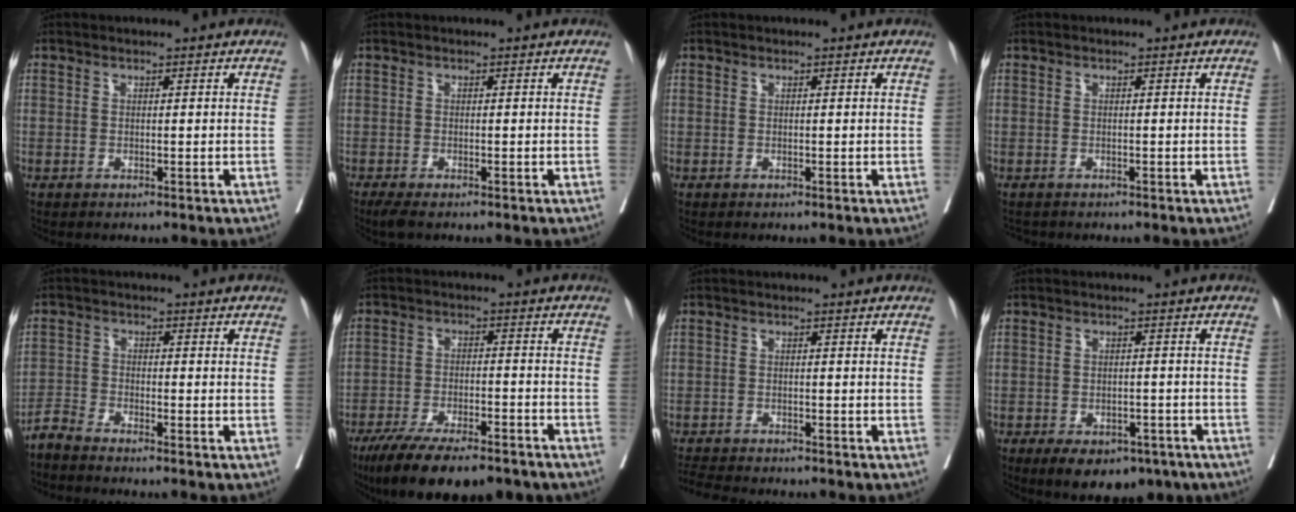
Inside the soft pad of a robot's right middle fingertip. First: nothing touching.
{"total": 2.6, "force": [-2.0, 0.6, 1.5], "torque": [-0.031, -0.011, -0.031]}
{"total": 0.0}
{"total": 1.5, "force": [-1.3, 0.7, 0.1], "torque": [-0.010, -0.005, -0.023]}
{"total": 3.2, "force": [-3.2, -0.3, 0.4], "torque": [-0.008, -0.015, -0.065]}
{"total": 16.2, "force": [-12.5, 3.9, 9.4], "torque": [-0.148, -0.019, -0.198]}
{"total": 6.5, "force": [-6.2, 0.9, 2.0], "torque": [-0.032, -0.013, -0.101]}
{"total": 10.5, "force": [-6.9, 5.9, 5.4], "torque": [-0.080, 0.005, -0.096]}